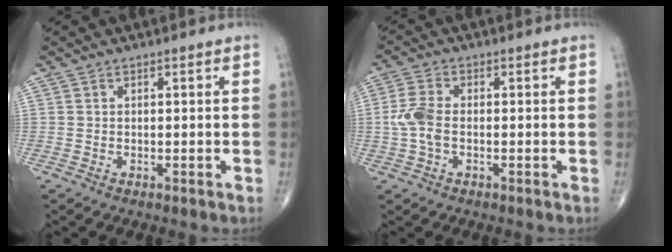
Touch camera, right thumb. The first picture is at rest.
{"total": 5.4, "force": [-0.6, 3.0, 4.4], "torque": [-0.109, 0.012, -0.016]}